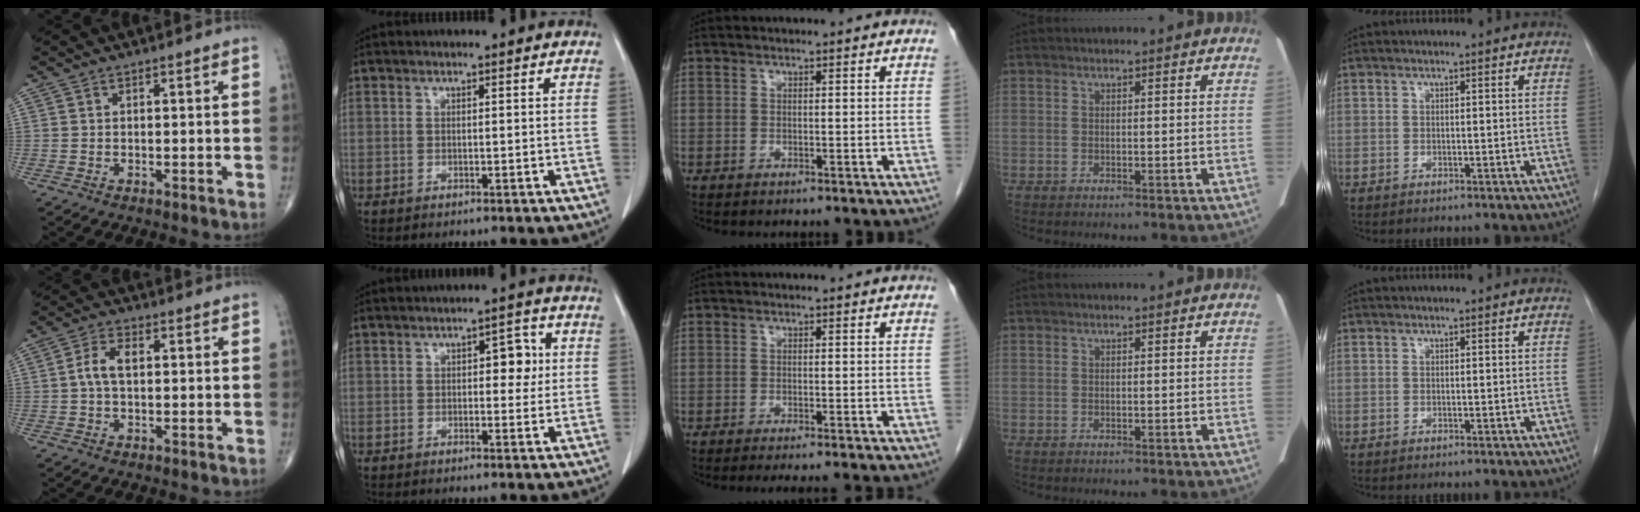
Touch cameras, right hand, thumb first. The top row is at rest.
{"thumb": {"total": 4.4, "force": [0.4, 2.4, 3.7], "torque": [-0.081, 0.011, 0.004]}, "index": {"total": 3.9, "force": [0.6, 2.0, 3.3], "torque": [-0.039, 0.013, 0.008]}, "middle": {"total": 5.6, "force": [-5.1, 0.4, 2.3], "torque": [-0.019, -0.010, -0.065]}}